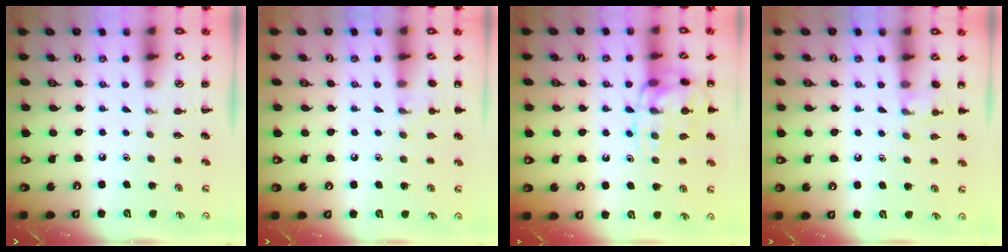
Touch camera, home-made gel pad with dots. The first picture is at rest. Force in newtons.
{"total": 5.2, "press": 4.9, "slide": 1.6}
{"total": 15.7, "press": 15.6, "slide": 1.4}
{"total": 6.8, "press": 6.5, "slide": 2.0}